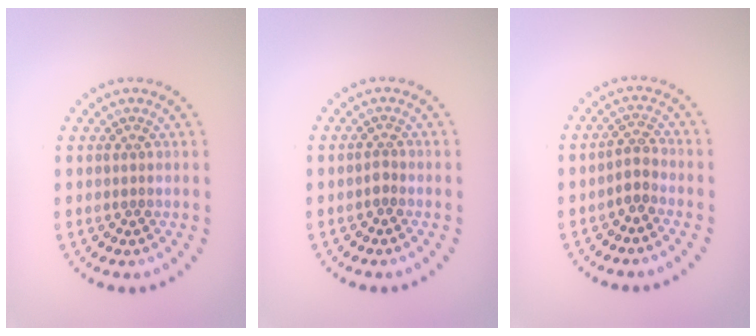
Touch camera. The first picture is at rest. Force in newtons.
{"total": 0.8, "press": 0.5, "slide": 0.6}
{"total": 1.6, "press": 1.3, "slide": 1.0}